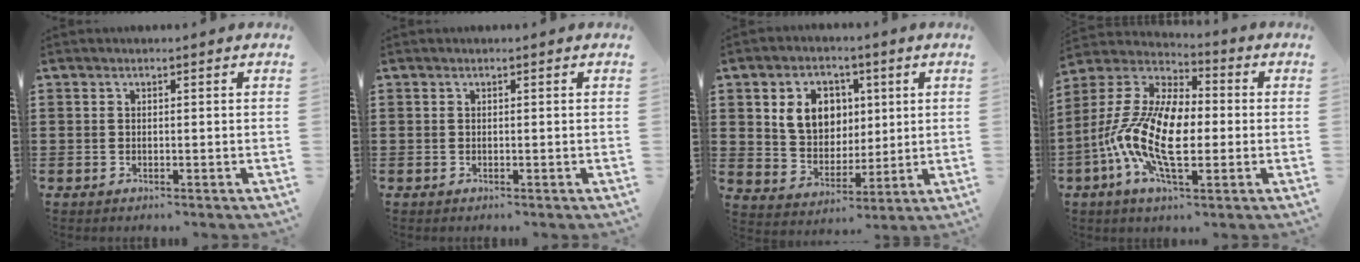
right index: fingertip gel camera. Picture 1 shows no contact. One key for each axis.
{"total": 0.0}
{"total": 8.1, "fx": 2.4, "fy": 6.7, "fz": 3.8, "tx": -0.088, "ty": 0.017, "tz": 0.041}
{"total": 13.9, "fx": -2.9, "fy": 6.8, "fz": 11.9, "tx": -0.279, "ty": -0.008, "tz": -0.059}